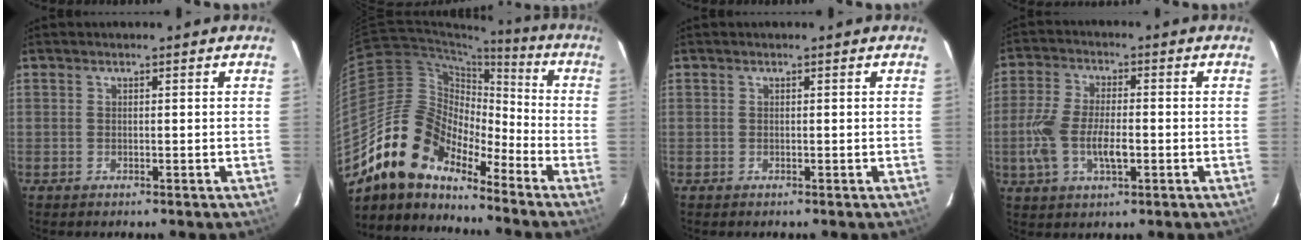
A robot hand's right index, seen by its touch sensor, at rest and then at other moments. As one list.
[{"total": 15.4, "force": [-12.6, 6.4, 6.3], "torque": [-0.114, 0.015, -0.245]}, {"total": 0.0}, {"total": 9.9, "force": [-2.3, 4.3, 8.6], "torque": [-0.187, -0.001, -0.044]}]